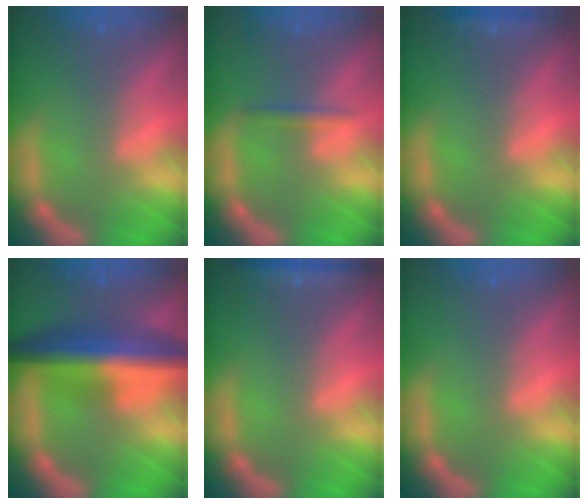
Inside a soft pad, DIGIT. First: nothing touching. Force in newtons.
{"total": 1.4}
{"total": 0.9}
{"total": 10.1}
{"total": 2.4}
{"total": 0.0}